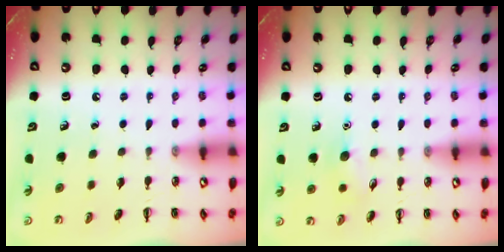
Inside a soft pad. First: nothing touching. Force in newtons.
{"total": 7.0, "press": 6.8, "slide": 1.8}